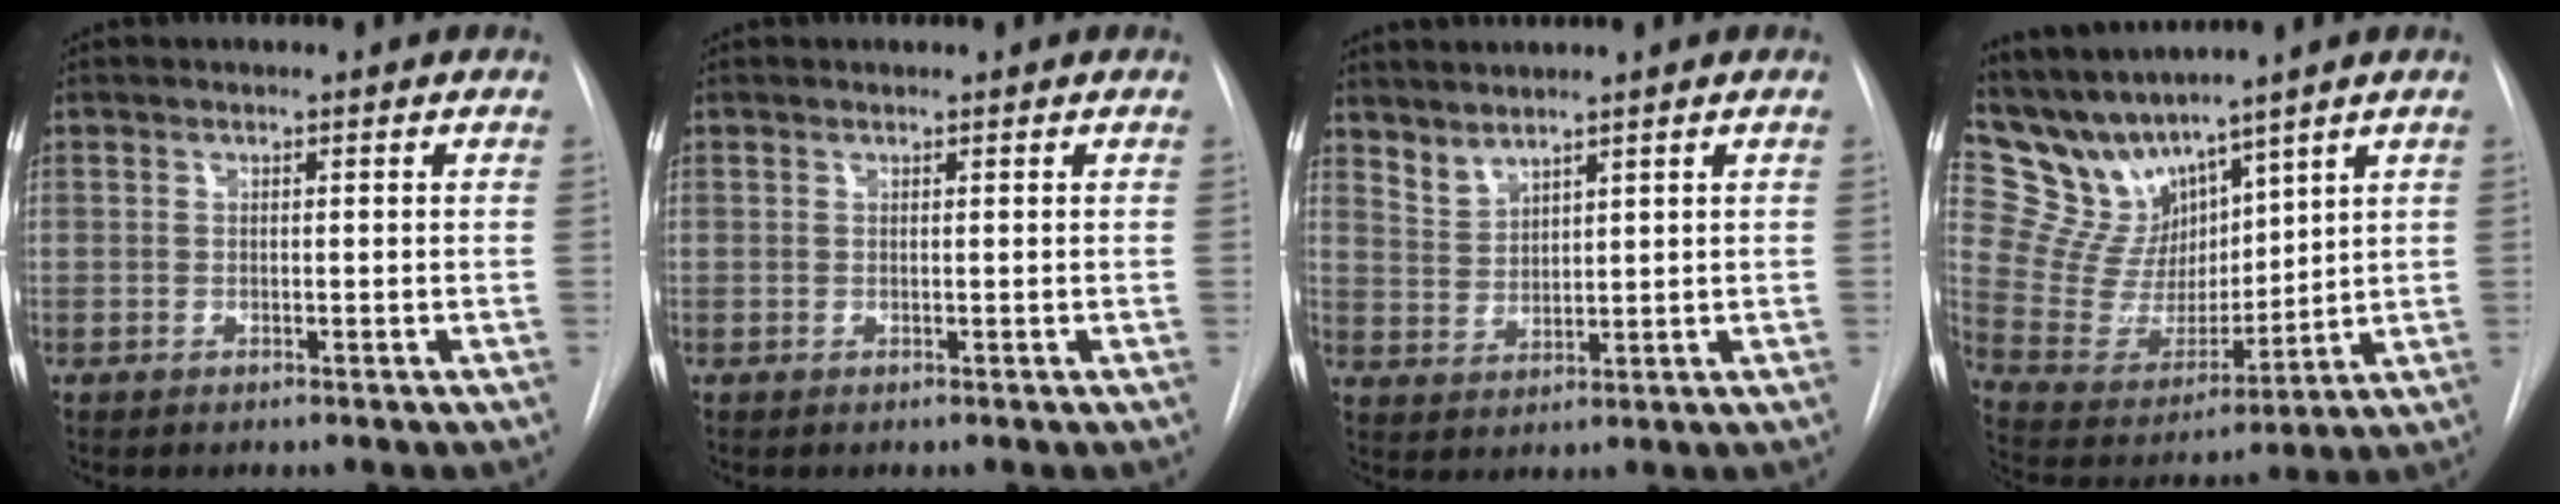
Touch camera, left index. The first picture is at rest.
{"total": 0.5, "force": [0.5, 0.0, -0.1], "torque": [0.005, 0.003, 0.011]}
{"total": 3.5, "force": [3.4, 0.5, 0.7], "torque": [-0.017, 0.005, 0.075]}
{"total": 11.0, "force": [10.0, 3.9, 2.4], "torque": [-0.070, 0.019, 0.214]}